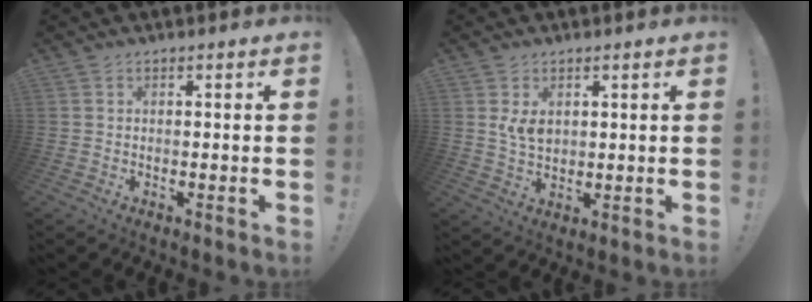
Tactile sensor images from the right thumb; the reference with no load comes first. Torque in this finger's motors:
{"motor_torque": [0.00, -0.03, 0.36, 0.07, -0.01]}